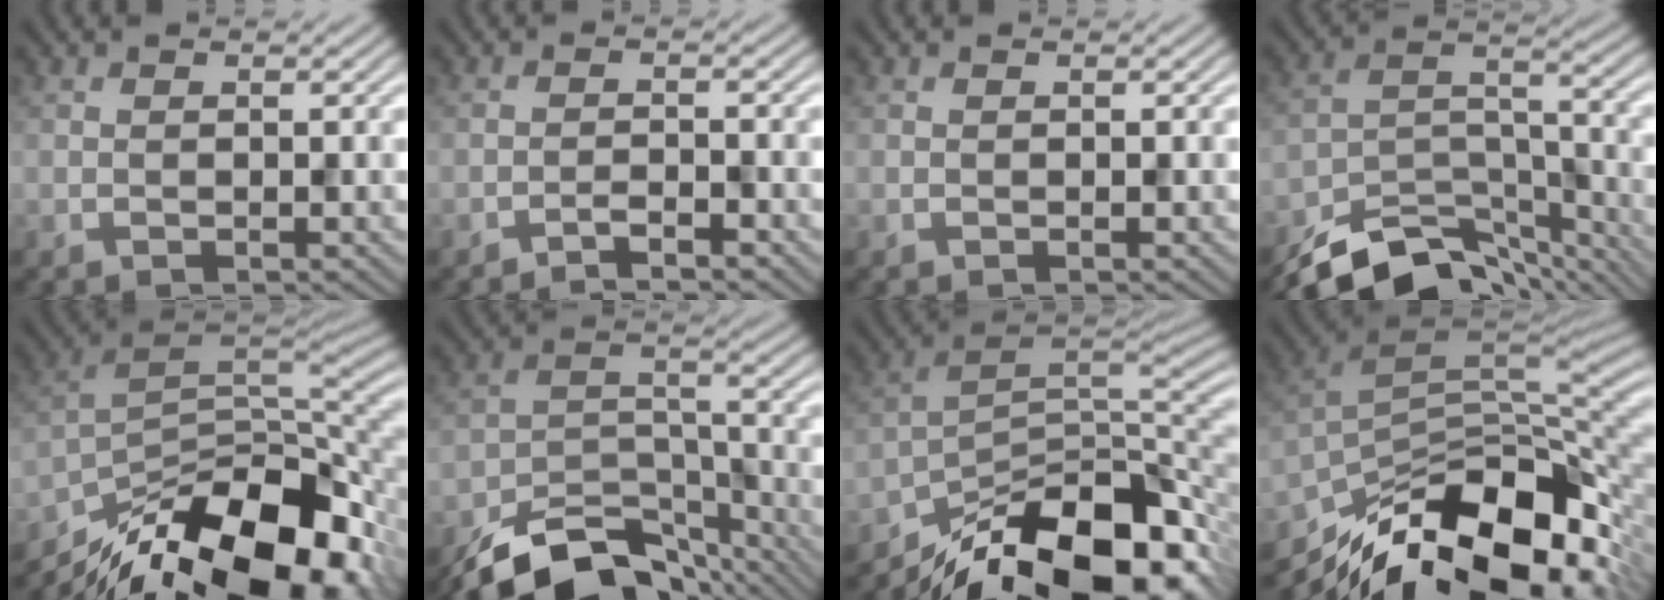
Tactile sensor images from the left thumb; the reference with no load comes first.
{"total": 1.9, "force": [-1.6, 0.2, 1.0], "torque": [-0.016, 0.005, -0.034]}
{"total": 0.0}
{"total": 11.8, "force": [-10.0, 4.0, 5.0], "torque": [-0.090, -0.003, -0.173]}
{"total": 18.1, "force": [-11.7, 7.6, 11.5], "torque": [-0.209, -0.035, -0.192]}
{"total": 13.1, "force": [-10.5, 5.2, 6.0], "torque": [-0.114, -0.009, -0.176]}
{"total": 16.2, "force": [-11.2, 6.6, 9.7], "torque": [-0.166, -0.018, -0.179]}
{"total": 16.3, "force": [-9.0, 7.0, 11.6], "torque": [-0.226, -0.022, -0.153]}